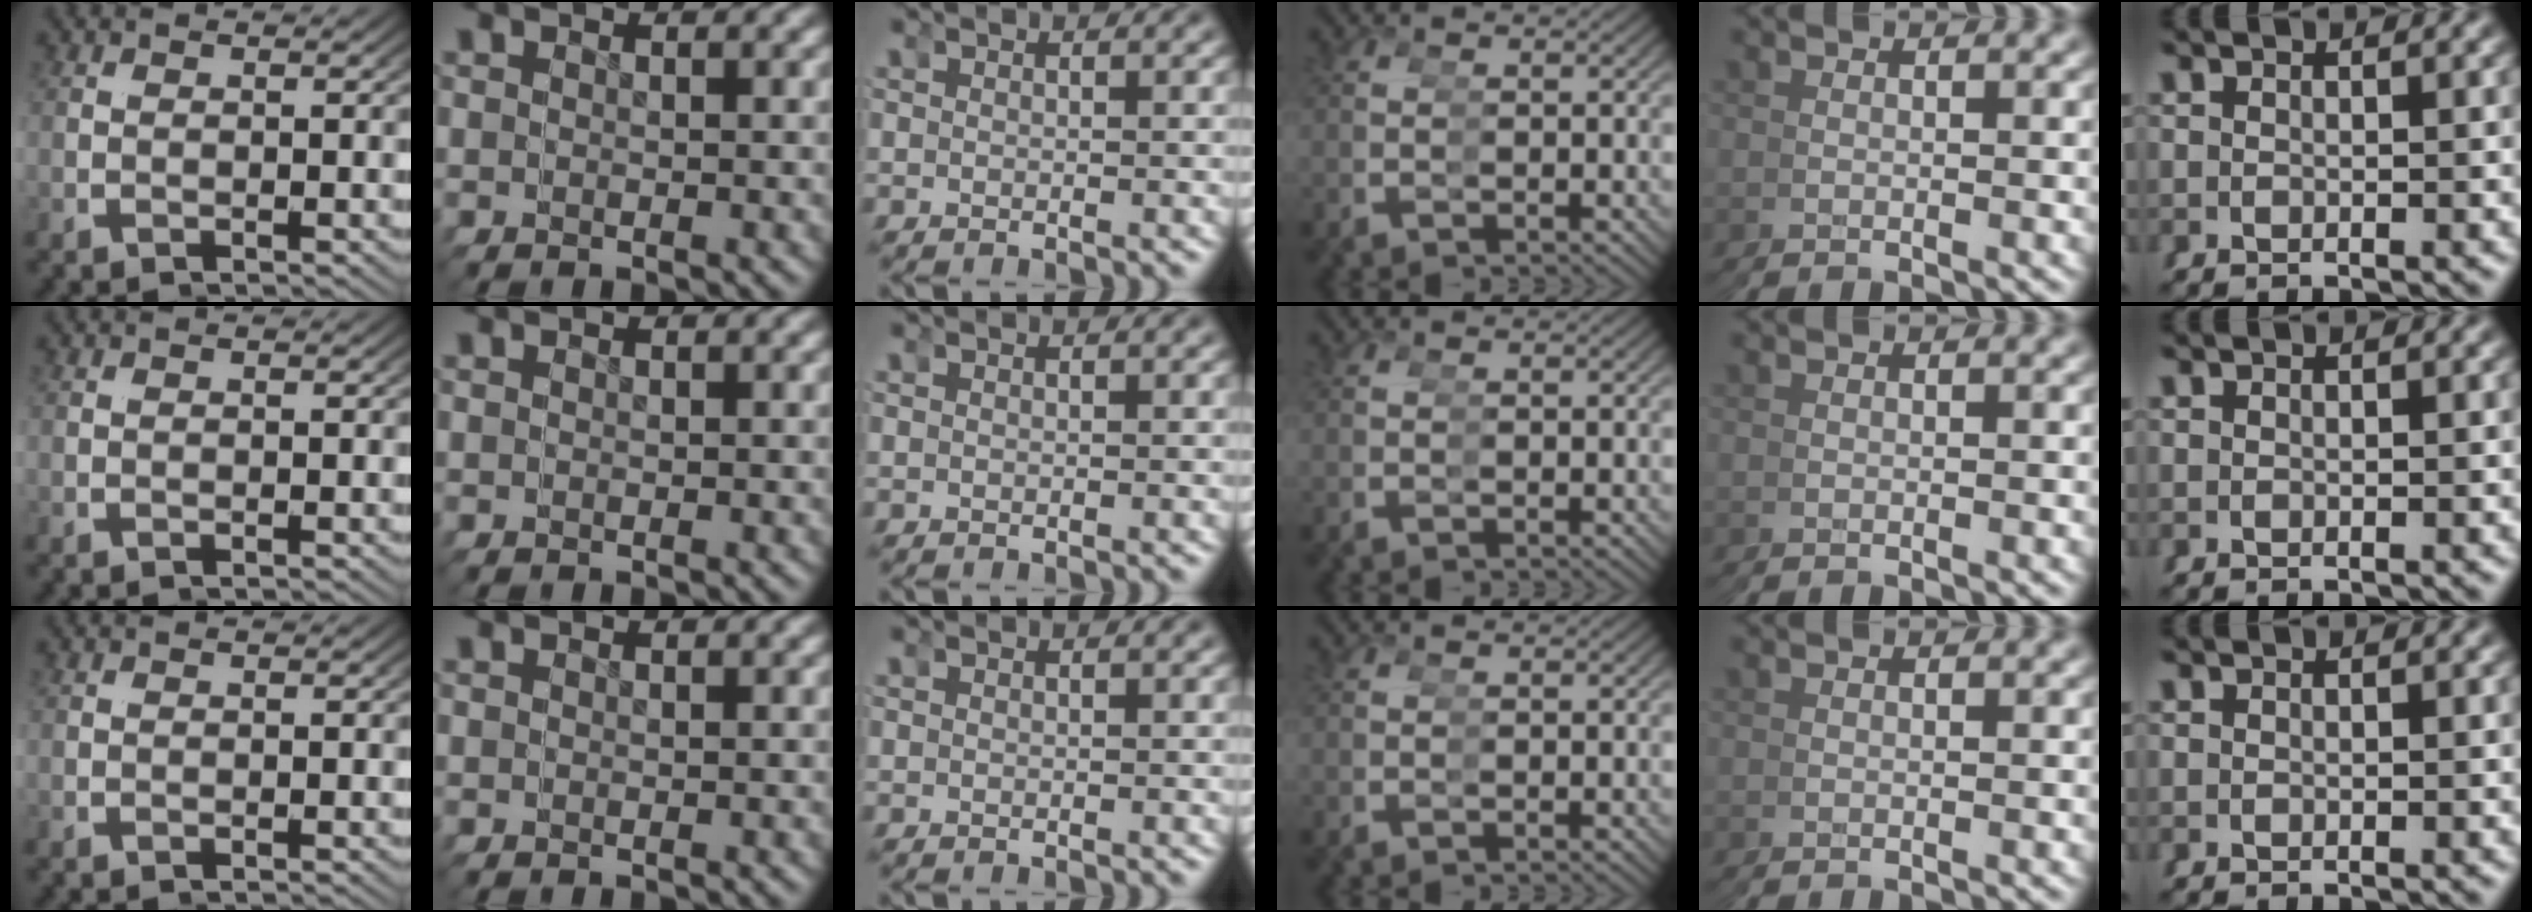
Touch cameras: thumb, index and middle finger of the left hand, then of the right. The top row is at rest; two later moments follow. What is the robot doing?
{"motion": "reach", "object": "sticker"}